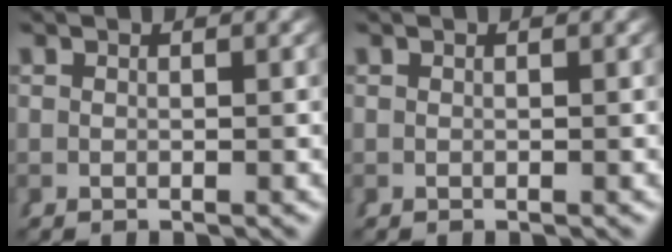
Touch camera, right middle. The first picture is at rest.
{"total": 0.0}